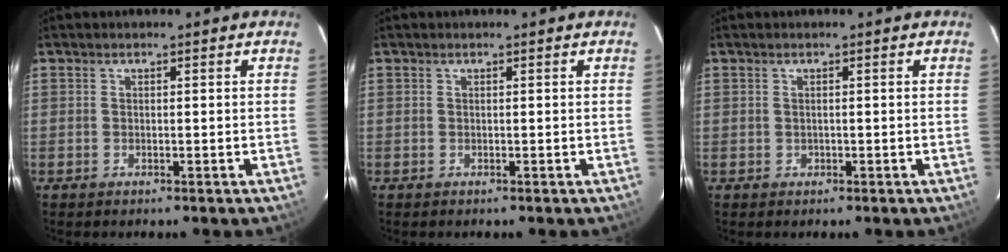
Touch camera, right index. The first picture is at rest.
{"total": 0.0}
{"total": 0.9, "force": [-0.2, 0.9, 0.0], "torque": [0.003, 0.003, 0.001]}